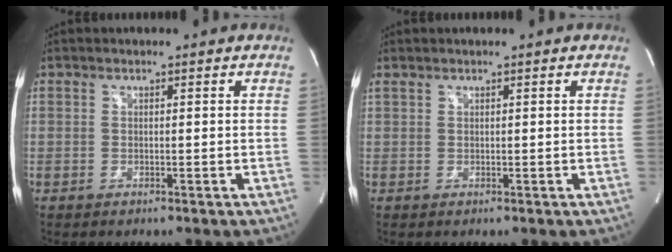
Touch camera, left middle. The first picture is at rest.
{"total": 0.5, "force": [0.5, 0.1, 0.1], "torque": [-0.017, 0.014, 0.019]}